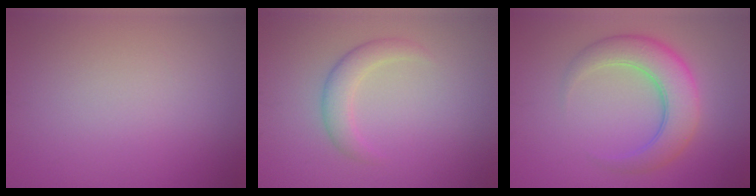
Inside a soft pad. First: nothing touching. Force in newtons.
{"total": 2.4, "press": 2.4, "slide": 0.2}
{"total": 5.8, "press": 5.8, "slide": 0.4}